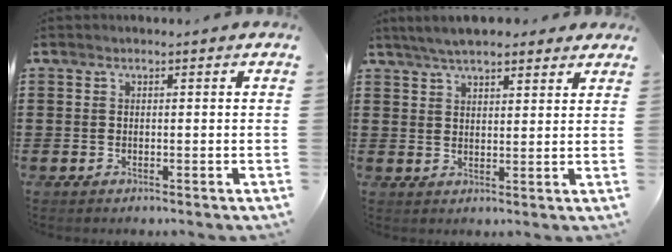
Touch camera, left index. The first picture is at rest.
{"total": 5.3, "force": [4.6, 1.5, 2.1], "torque": [-0.053, 0.001, 0.086]}